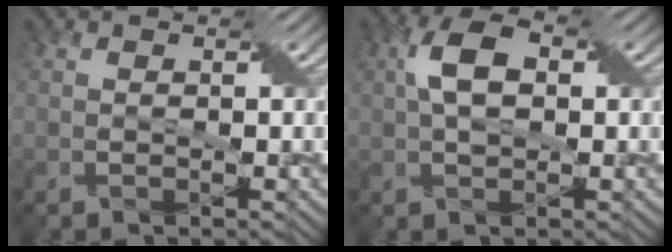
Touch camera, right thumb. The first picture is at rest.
{"total": 6.7, "force": [1.3, 3.6, 5.5], "torque": [-0.116, 0.012, 0.016]}